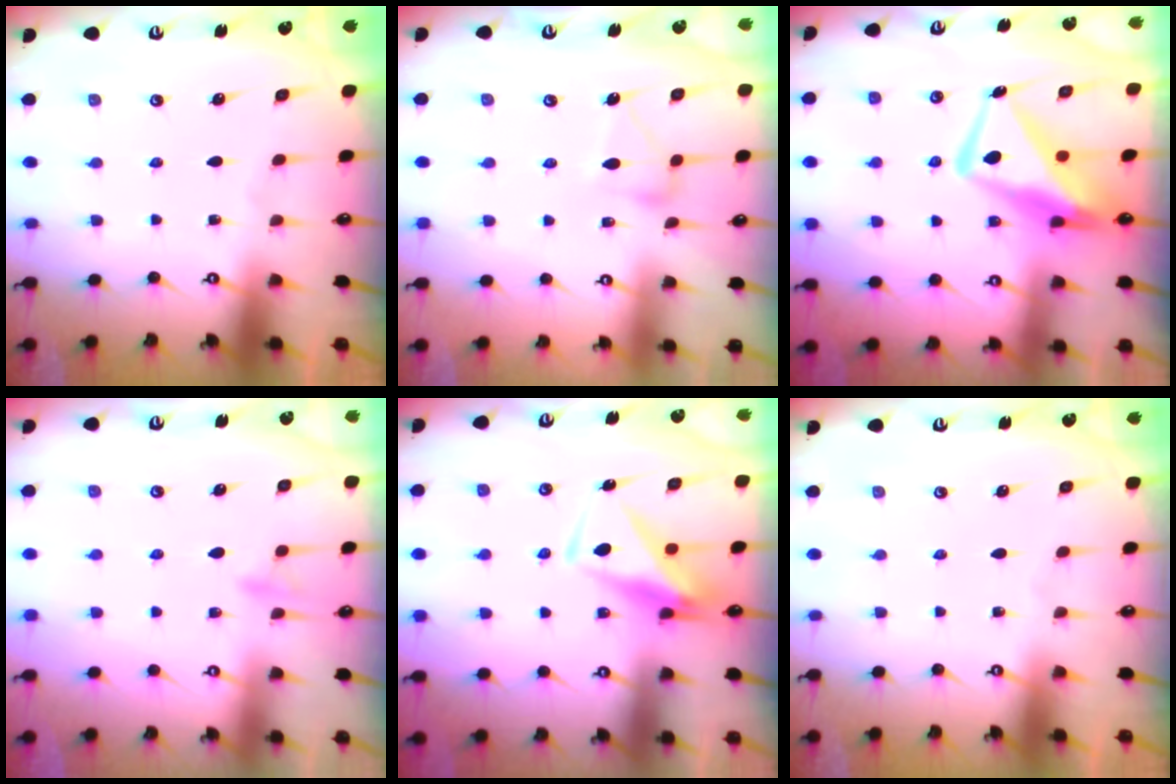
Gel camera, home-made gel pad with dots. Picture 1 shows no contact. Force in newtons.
{"total": 8.5, "press": 8.5, "slide": 0.4}
{"total": 11.6, "press": 11.5, "slide": 1.6}
{"total": 7.4, "press": 7.4, "slide": 0.7}
{"total": 7.5, "press": 7.4, "slide": 1.5}
{"total": 0.0}